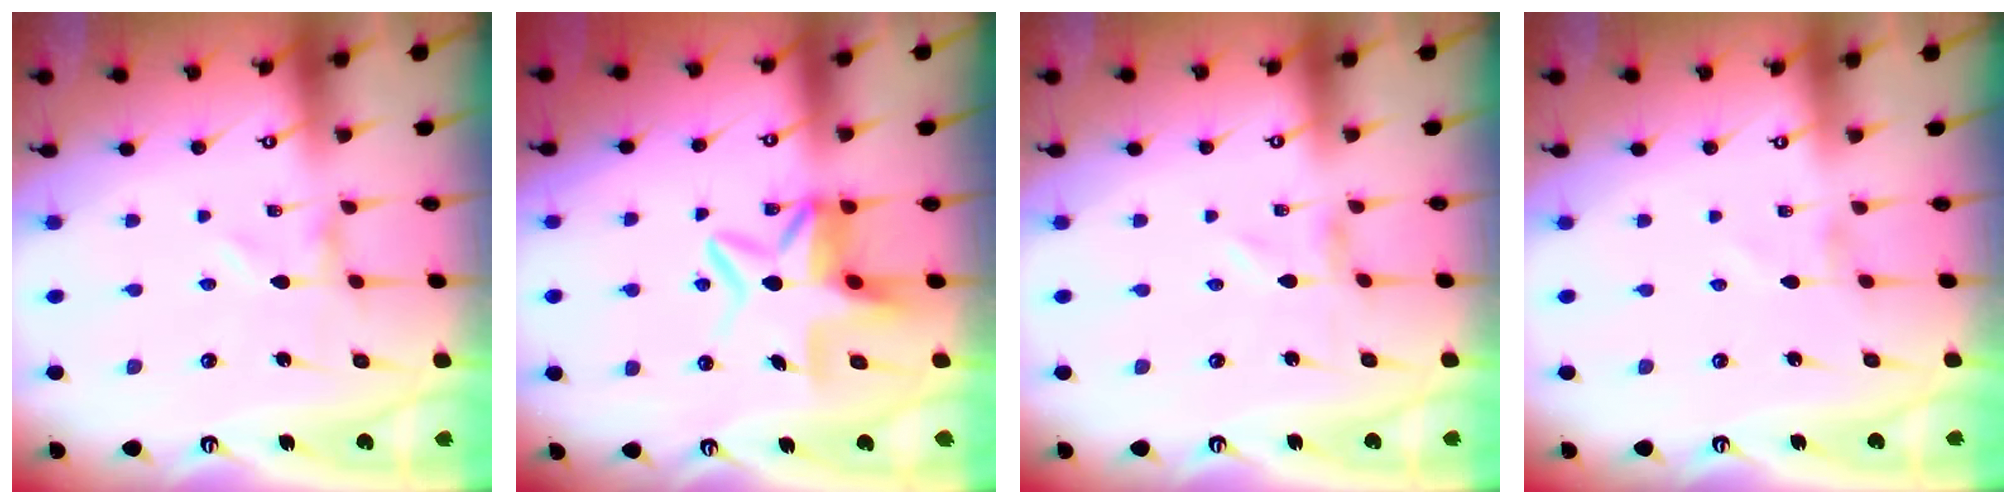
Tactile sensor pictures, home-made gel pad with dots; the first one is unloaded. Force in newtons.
{"total": 9.0, "press": 8.9, "slide": 1.3}
{"total": 0.8, "press": 0.8, "slide": 0.2}
{"total": 0.0}